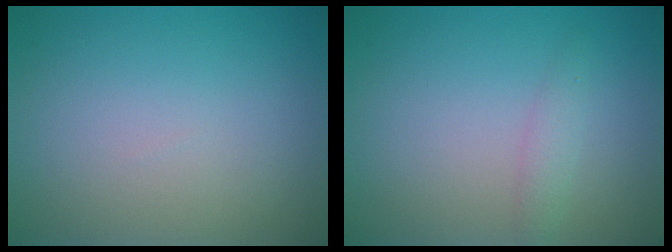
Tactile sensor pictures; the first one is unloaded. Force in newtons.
{"total": 1.3, "press": 1.3, "slide": 0.0}